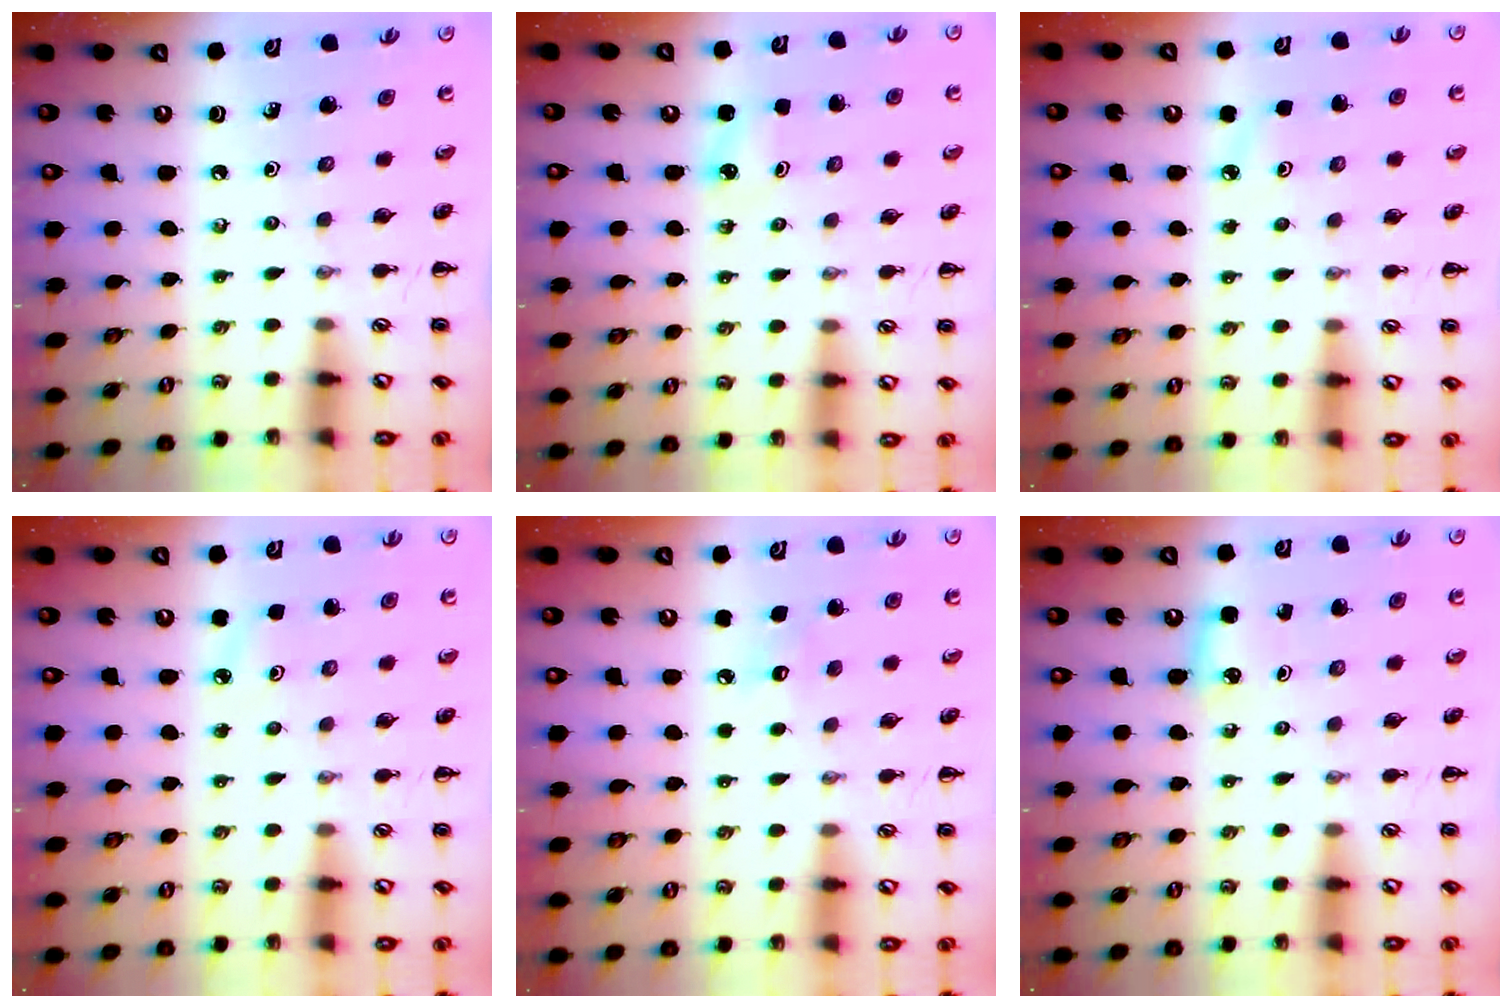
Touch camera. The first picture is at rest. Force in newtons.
{"total": 2.5, "press": 2.4, "slide": 0.8}
{"total": 4.6, "press": 4.4, "slide": 1.3}
{"total": 4.6, "press": 4.4, "slide": 1.3}
{"total": 5.1, "press": 5.0, "slide": 1.3}
{"total": 3.2, "press": 3.0, "slide": 1.0}